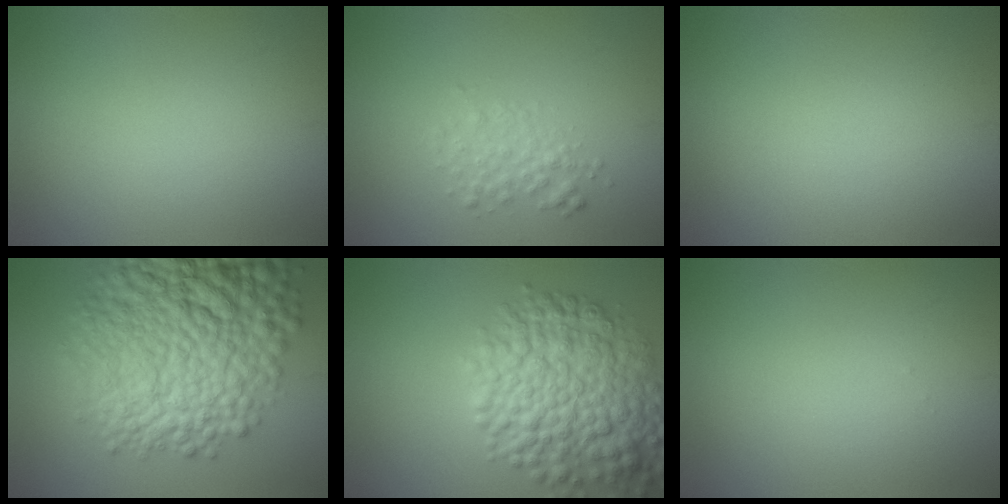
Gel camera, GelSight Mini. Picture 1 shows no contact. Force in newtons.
{"total": 2.0, "press": 2.0, "slide": 0.1}
{"total": 0.0}
{"total": 14.3, "press": 14.3, "slide": 0.5}
{"total": 8.8, "press": 8.8, "slide": 0.3}
{"total": 0.0}